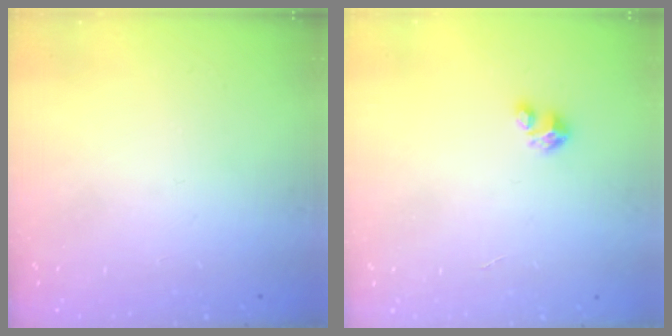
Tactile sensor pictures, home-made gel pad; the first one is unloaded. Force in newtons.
{"total": 1.7, "press": 1.7, "slide": 0.1}